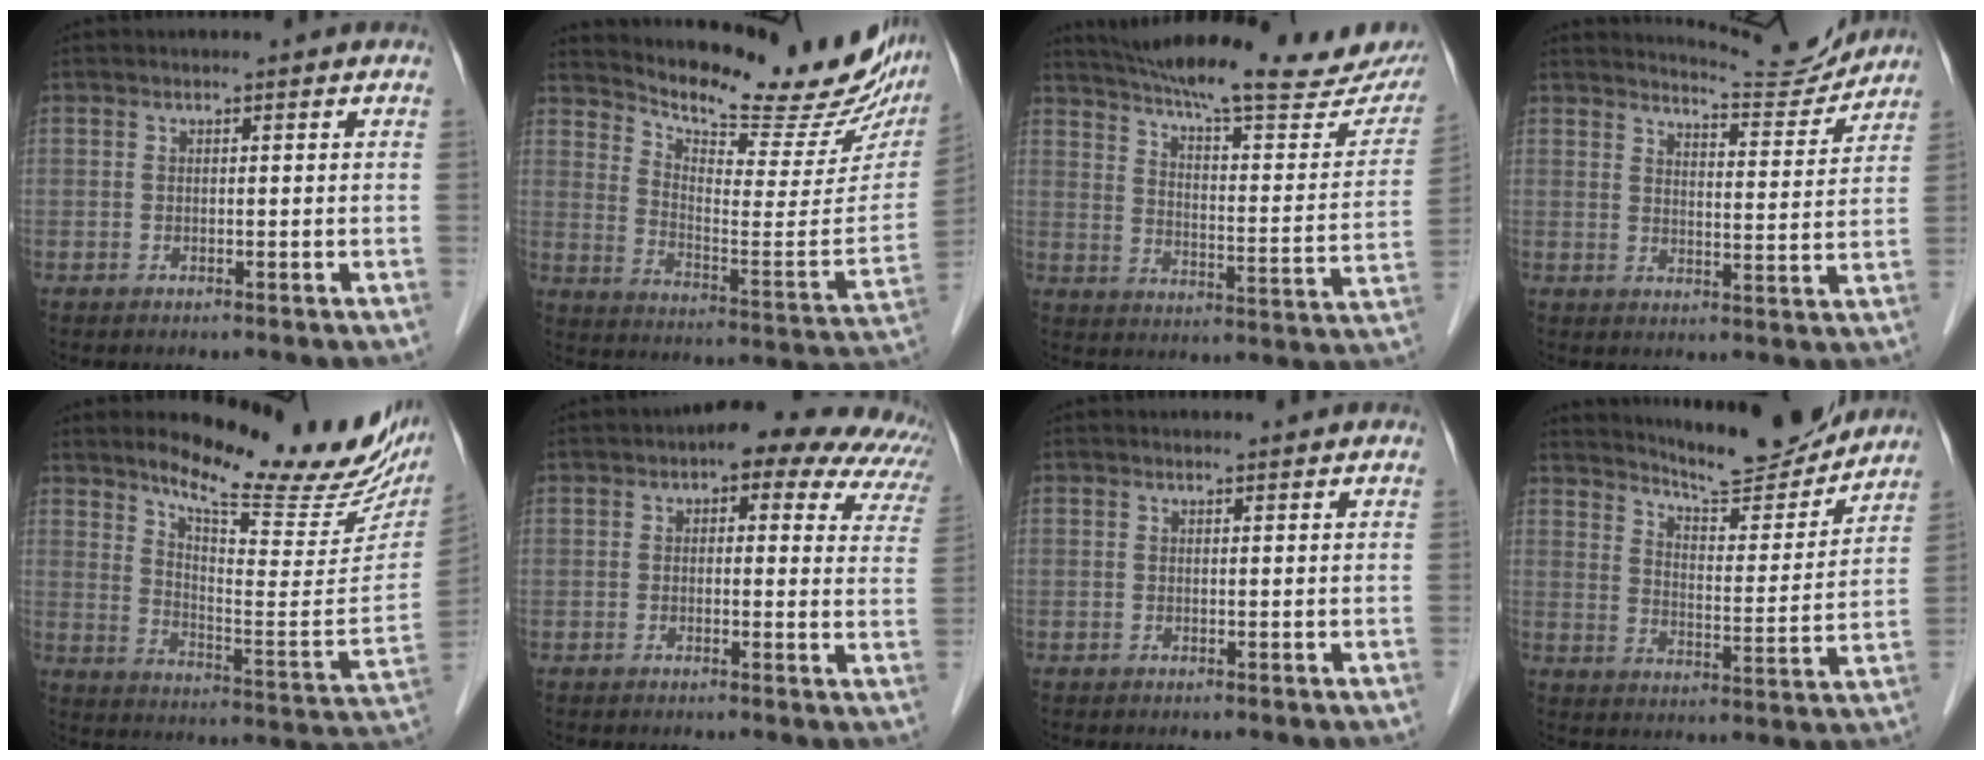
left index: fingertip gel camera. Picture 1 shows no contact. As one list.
[{"total": 22.8, "force": [20.4, 4.7, 9.1], "torque": [-0.141, -0.066, 0.268]}, {"total": 26.6, "force": [22.8, 3.2, 13.4], "torque": [-0.205, -0.043, 0.299]}, {"total": 8.4, "force": [8.4, -0.2, 0.1], "torque": [-0.012, -0.013, 0.114]}, {"total": 20.8, "force": [17.2, 4.3, 10.9], "torque": [-0.155, -0.055, 0.227]}, {"total": 14.2, "force": [10.2, 6.3, 7.5], "torque": [-0.059, 0.029, 0.093]}, {"total": 1.1, "force": [1.1, 0.0, 0.1], "torque": [-0.008, 0.000, 0.017]}, {"total": 15.1, "force": [14.3, 1.4, 4.6], "torque": [-0.075, -0.019, 0.203]}]